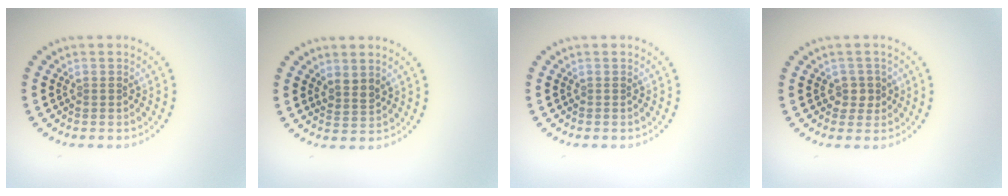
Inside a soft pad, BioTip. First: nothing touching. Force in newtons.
{"total": 1.5, "press": 1.2, "slide": 0.8}
{"total": 0.0}
{"total": 1.6, "press": 1.4, "slide": 0.7}